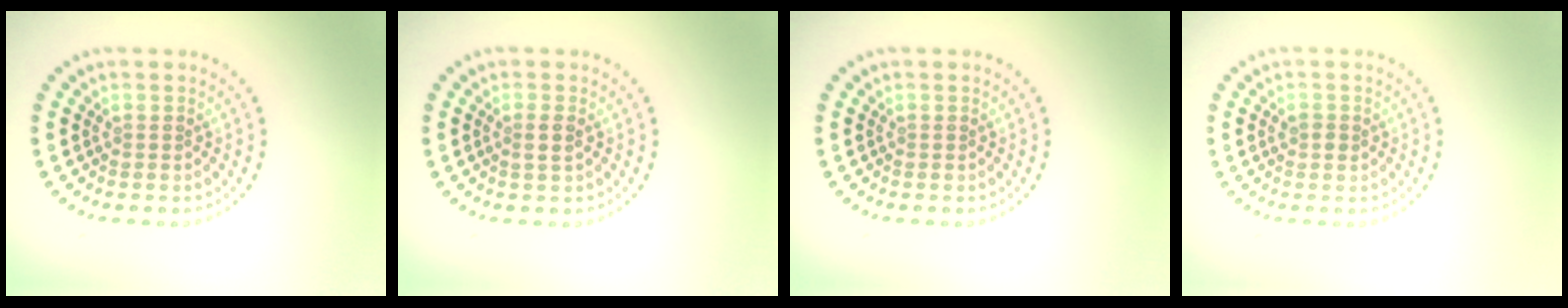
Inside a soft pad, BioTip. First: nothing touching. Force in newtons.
{"total": 1.0, "press": 0.9, "slide": 0.6}
{"total": 0.0}
{"total": 0.9, "press": 0.9, "slide": 0.1}